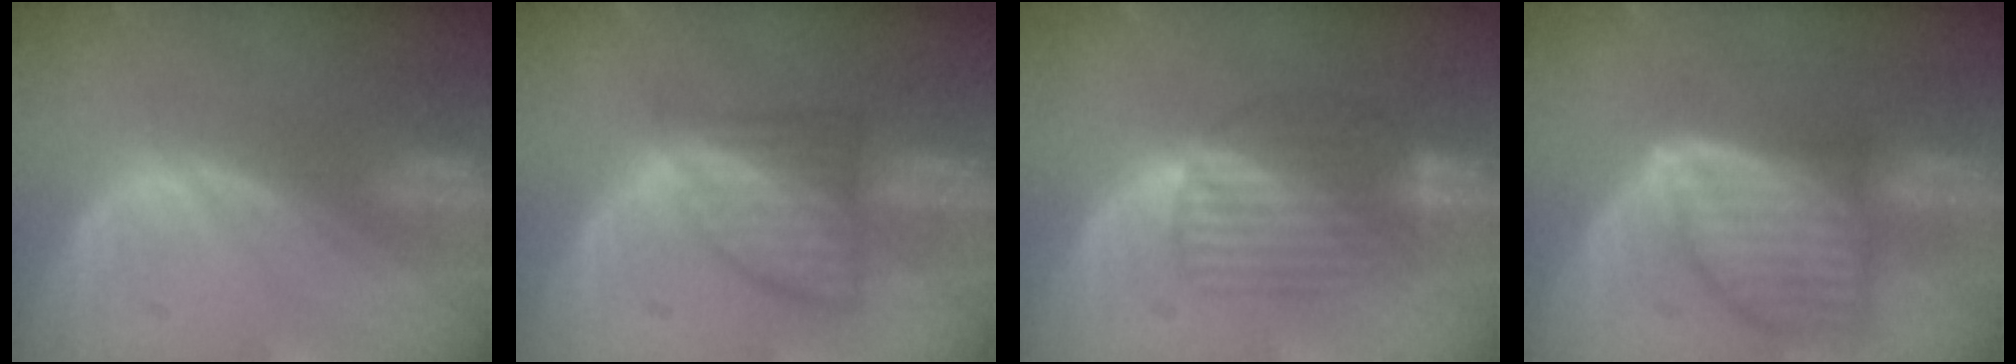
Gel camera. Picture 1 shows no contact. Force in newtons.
{"total": 7.0, "press": 6.4, "slide": 2.8}
{"total": 7.1, "press": 7.0, "slide": 1.5}
{"total": 9.3, "press": 9.3, "slide": 0.5}